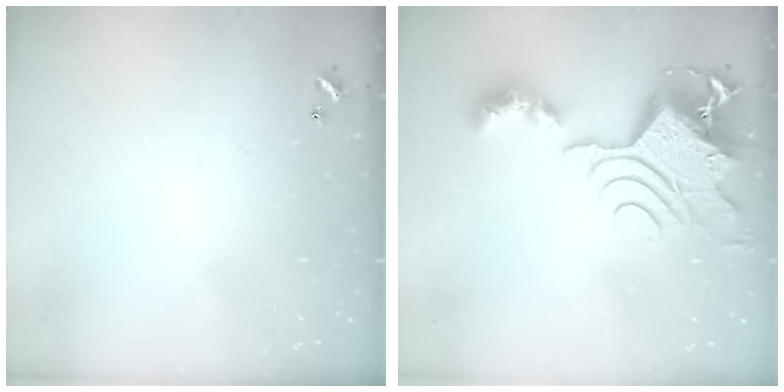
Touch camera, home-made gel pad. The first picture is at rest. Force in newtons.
{"total": 11.7, "press": 11.6, "slide": 1.5}